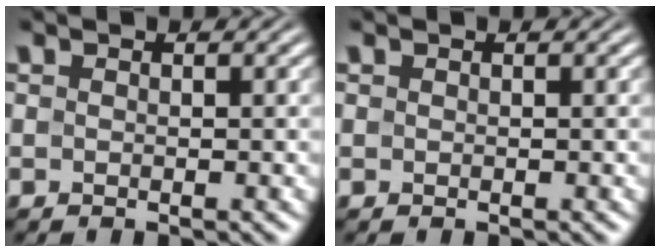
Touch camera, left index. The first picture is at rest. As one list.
[{"total": 0.0}]